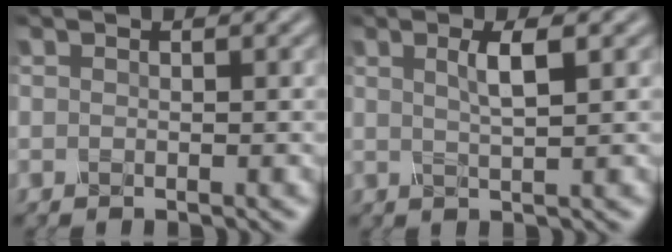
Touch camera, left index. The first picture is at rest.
{"total": 2.5, "force": [0.8, 0.6, 2.3], "torque": [-0.037, 0.001, 0.009]}